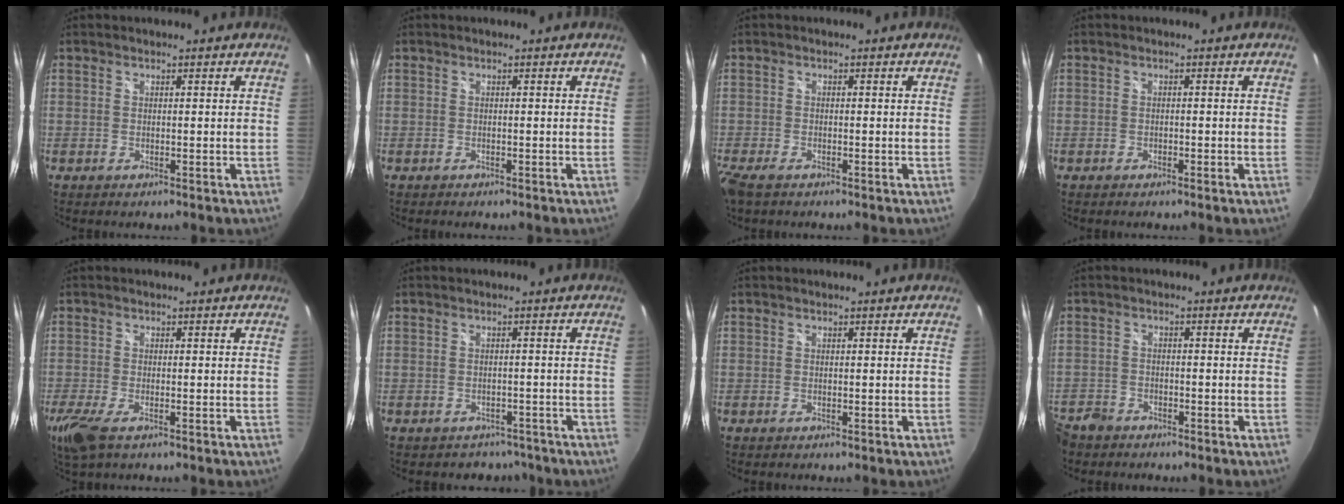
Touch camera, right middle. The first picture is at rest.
{"total": 0.6, "force": [-0.5, 0.2, 0.1], "torque": [-0.004, -0.003, -0.010]}
{"total": 4.1, "force": [-3.0, 1.6, 2.4], "torque": [-0.062, -0.017, -0.060]}
{"total": 0.6, "force": [-0.5, 0.1, 0.3], "torque": [-0.006, 0.000, -0.012]}
{"total": 5.5, "force": [-3.1, 1.9, 4.1], "torque": [-0.096, -0.022, -0.057]}
{"total": 4.8, "force": [-3.8, 2.9, 0.4], "torque": [-0.008, 0.006, -0.047]}
{"total": 0.0}
{"total": 6.5, "force": [-4.8, 4.1, 1.5], "torque": [-0.061, -0.004, -0.092]}